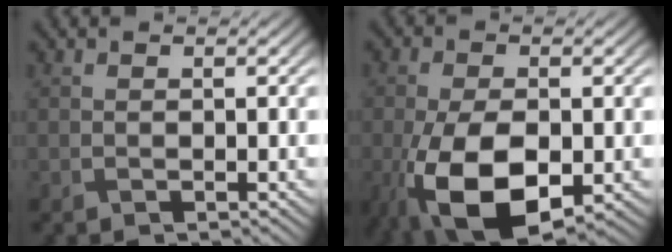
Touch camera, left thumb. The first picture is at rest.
{"total": 12.3, "force": [-4.0, 6.7, 9.5], "torque": [-0.212, -0.042, -0.057]}